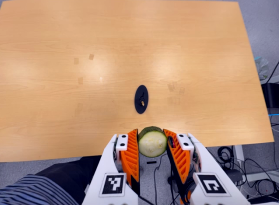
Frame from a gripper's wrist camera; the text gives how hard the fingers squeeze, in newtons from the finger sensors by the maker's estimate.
{"total": 12.4, "left": 12.6, "right": 12.2}